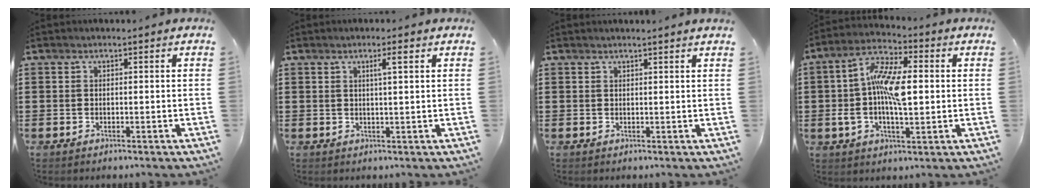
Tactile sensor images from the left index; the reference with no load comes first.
{"total": 2.6, "force": [1.2, 0.2, 2.3], "torque": [-0.039, -0.001, 0.016]}
{"total": 1.1, "force": [1.0, -0.2, 0.4], "torque": [-0.007, -0.004, 0.020]}
{"total": 10.4, "force": [0.0, 4.2, 9.5], "torque": [-0.198, 0.007, -0.006]}